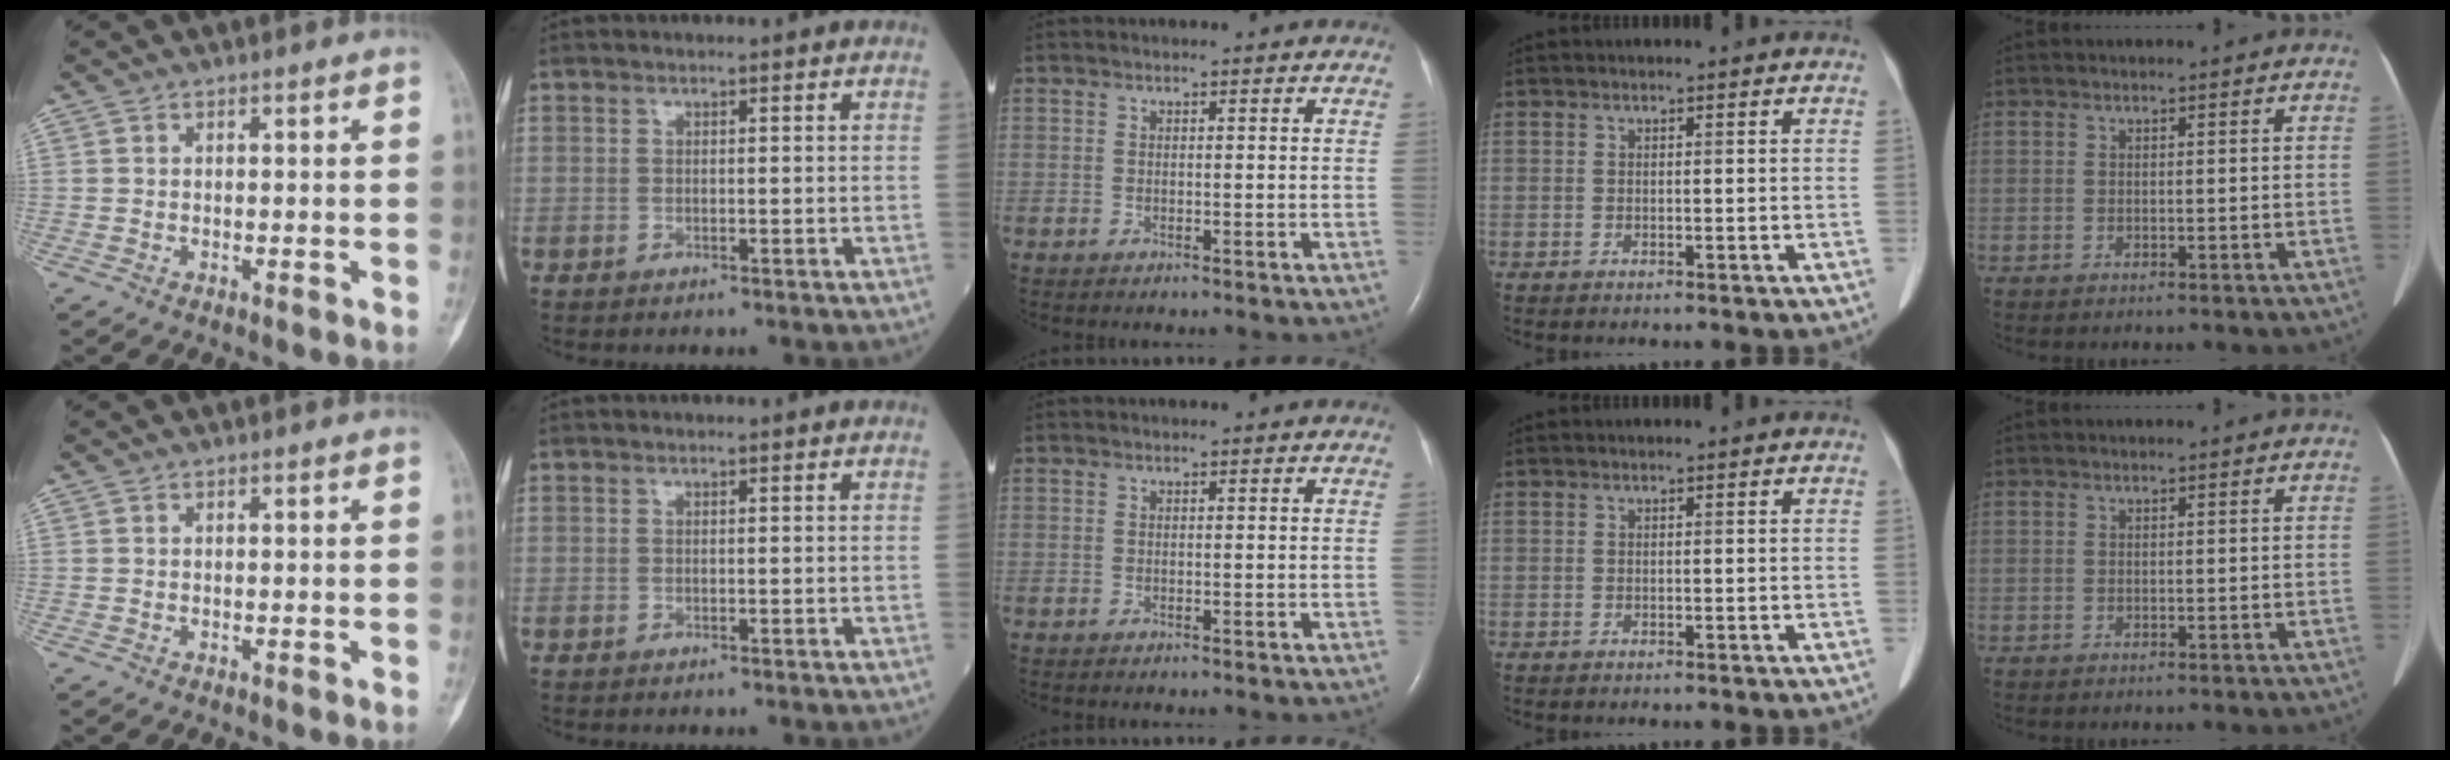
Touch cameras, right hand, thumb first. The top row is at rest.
{}